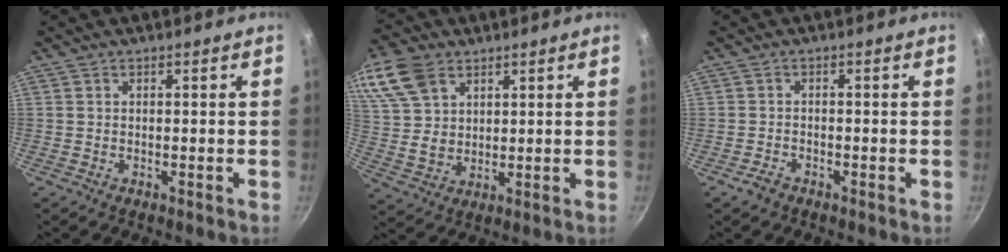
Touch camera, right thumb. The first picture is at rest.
{"total": 13.4, "force": [6.9, 9.1, 6.9], "torque": [-0.133, -0.012, 0.141]}
{"total": 2.2, "force": [-1.6, 1.2, 0.8], "torque": [-0.017, 0.017, -0.028]}